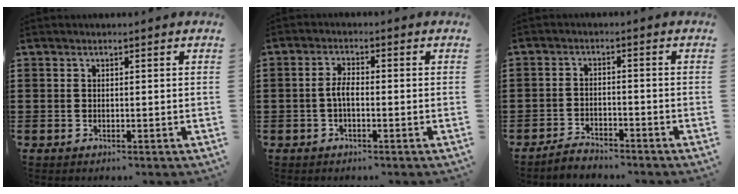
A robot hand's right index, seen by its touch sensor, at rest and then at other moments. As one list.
[{"total": 2.7, "force": [-0.8, 0.9, 2.4], "torque": [-0.060, -0.003, -0.021]}, {"total": 2.8, "force": [-2.8, 0.3, 0.0], "torque": [-0.008, 0.004, -0.058]}]